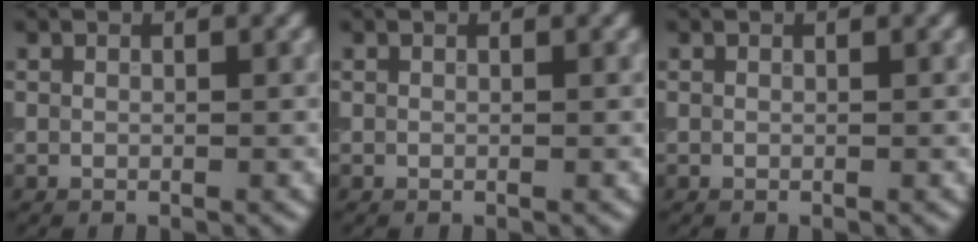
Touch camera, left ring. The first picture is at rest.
{"total": 0.0}
{"total": 0.0}